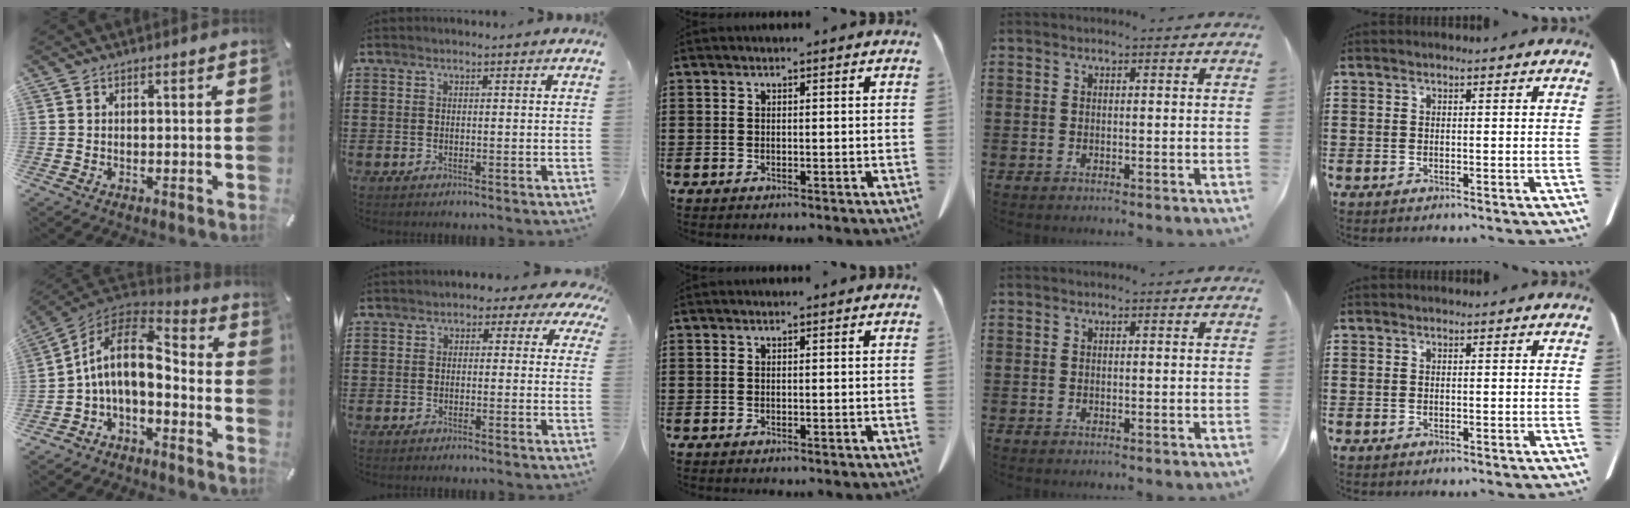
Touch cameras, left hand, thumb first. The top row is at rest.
{"thumb": {"total": 13.1, "force": [0.3, 7.4, 10.7], "torque": [-0.225, 0.003, 0.001]}, "index": {"total": 2.2, "force": [0.0, 1.8, 1.3], "torque": [-0.024, 0.007, -0.007]}}